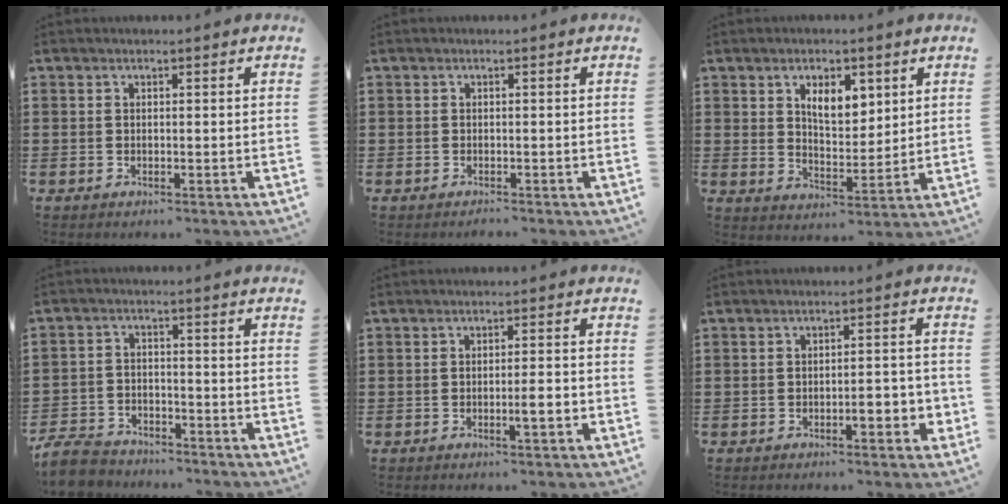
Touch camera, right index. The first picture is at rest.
{"total": 0.8, "force": [-0.7, 0.3, -0.2], "torque": [0.002, 0.005, -0.017]}
{"total": 5.9, "force": [2.8, 3.0, 4.3], "torque": [-0.080, 0.005, 0.045]}
{"total": 5.1, "force": [-4.9, 1.2, 0.9], "torque": [-0.035, 0.001, -0.099]}
{"total": 2.7, "force": [-0.9, 0.3, 2.5], "torque": [-0.042, -0.001, -0.015]}
{"total": 3.4, "force": [-1.3, 1.0, 3.0], "torque": [-0.042, 0.000, -0.025]}